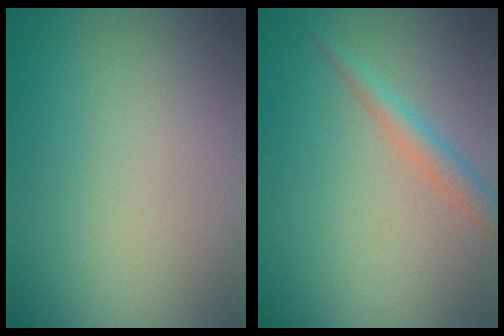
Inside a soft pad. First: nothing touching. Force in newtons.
{"total": 1.8, "press": 1.8, "slide": 0.0}